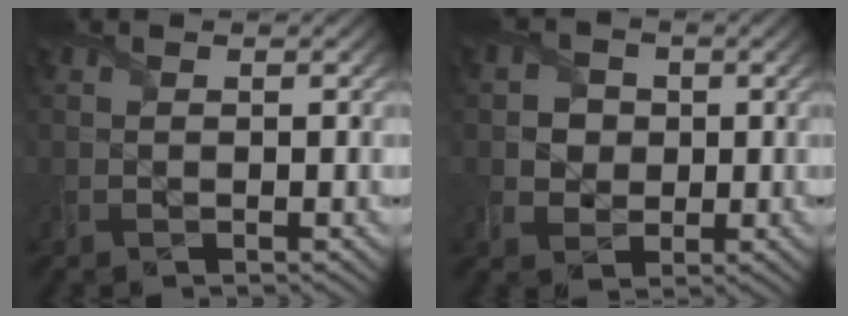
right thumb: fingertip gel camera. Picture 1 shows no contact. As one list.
[{"total": 4.0, "force": [0.5, 3.7, 1.4], "torque": [-0.044, 0.001, -0.004]}]